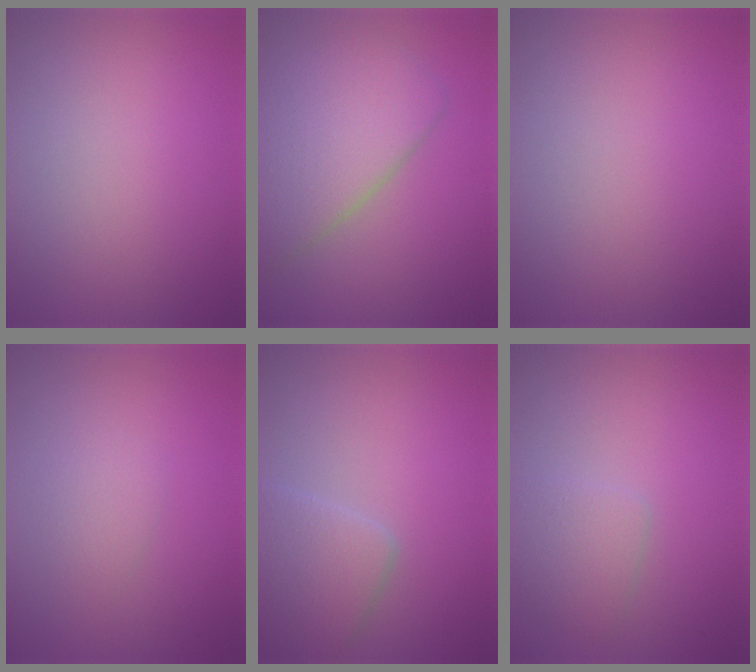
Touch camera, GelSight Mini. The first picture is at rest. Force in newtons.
{"total": 6.6, "press": 6.6, "slide": 0.1}
{"total": 0.0}
{"total": 1.4, "press": 1.4, "slide": 0.0}
{"total": 3.7, "press": 3.7, "slide": 0.2}
{"total": 2.1, "press": 2.1, "slide": 0.1}